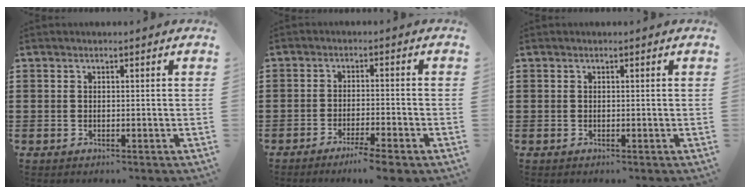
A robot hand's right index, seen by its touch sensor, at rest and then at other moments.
{"total": 3.6, "force": [-3.0, -0.2, 1.9], "torque": [-0.030, -0.003, -0.056]}
{"total": 0.0}